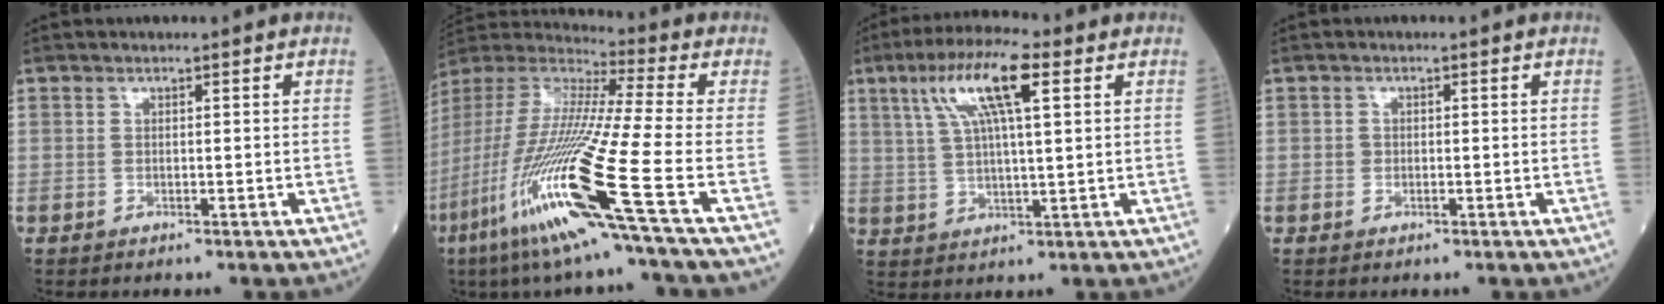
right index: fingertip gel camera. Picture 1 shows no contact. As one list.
[{"total": 23.7, "force": [-10.4, -1.4, 21.2], "torque": [-0.460, -0.058, -0.209]}, {"total": 11.0, "force": [4.7, 1.6, 9.8], "torque": [-0.190, 0.023, 0.085]}, {"total": 0.8, "force": [-0.2, 0.7, 0.4], "torque": [-0.007, 0.001, -0.002]}]